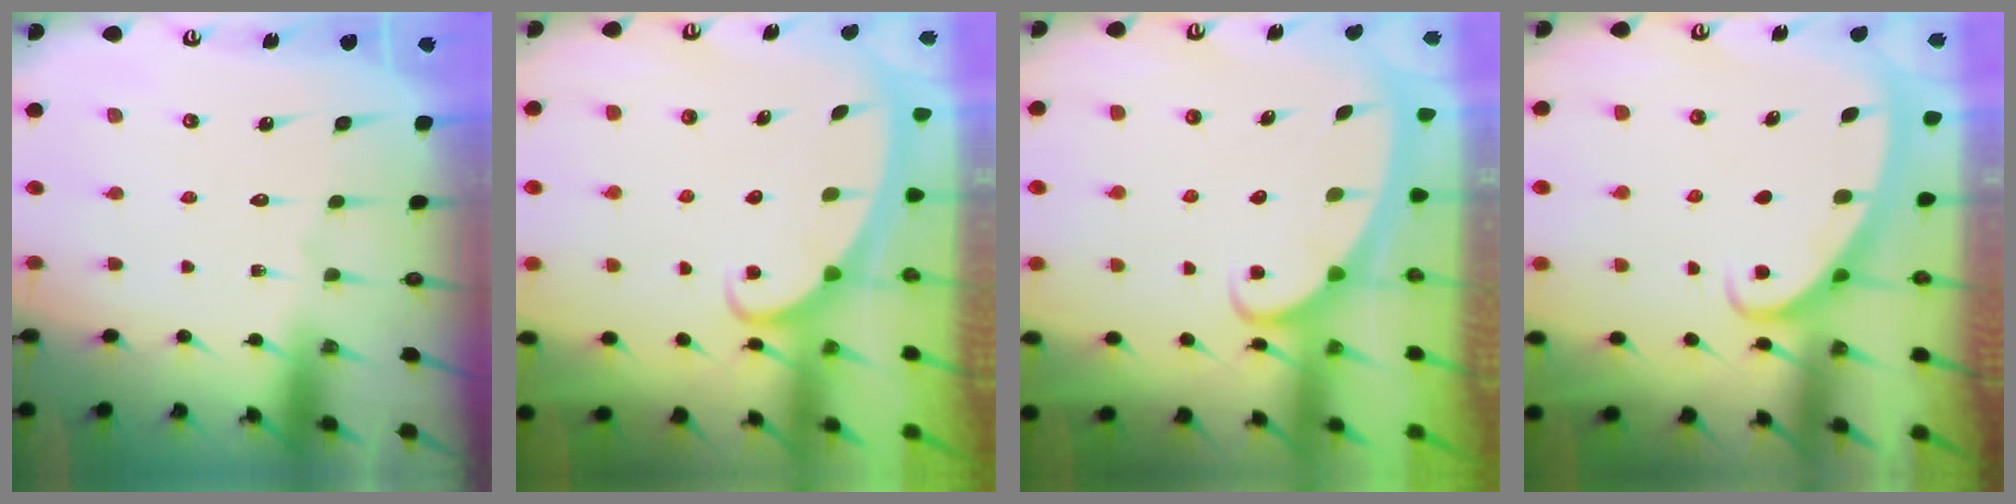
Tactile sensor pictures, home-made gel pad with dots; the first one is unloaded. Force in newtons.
{"total": 2.3, "press": 2.3, "slide": 0.3}
{"total": 2.3, "press": 2.3, "slide": 0.3}
{"total": 2.5, "press": 2.5, "slide": 0.5}